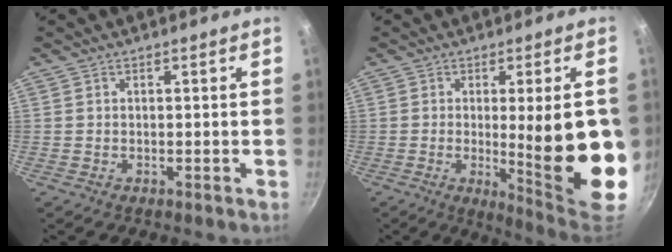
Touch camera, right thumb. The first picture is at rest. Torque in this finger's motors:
{"motor_torque": [-0.56, 2.11, 1.84, 0.10, 0.30]}